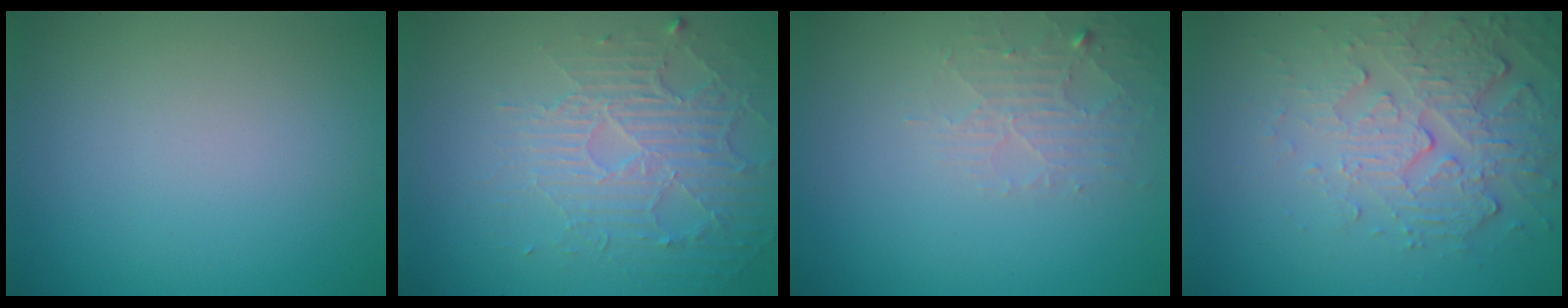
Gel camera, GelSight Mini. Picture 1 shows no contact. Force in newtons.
{"total": 4.7, "press": 3.3, "slide": 3.3}
{"total": 2.2, "press": 2.2, "slide": 0.5}
{"total": 5.5, "press": 3.7, "slide": 4.1}